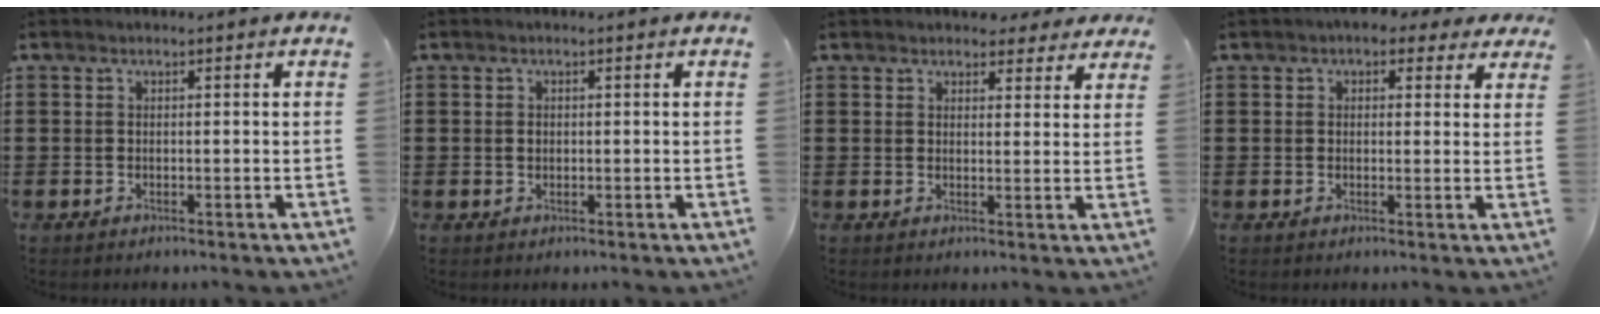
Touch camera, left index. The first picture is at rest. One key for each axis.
{"total": 0.8, "fx": 0.0, "fy": 0.7, "fz": 0.5, "tx": -0.013, "ty": 0.003, "tz": 0.000}
{"total": 3.7, "fx": 3.4, "fy": 1.2, "fz": 0.7, "tx": -0.008, "ty": -0.008, "tz": 0.061}
{"total": 3.2, "fx": 2.3, "fy": 1.8, "fz": 1.4, "tx": -0.030, "ty": 0.004, "tz": 0.039}